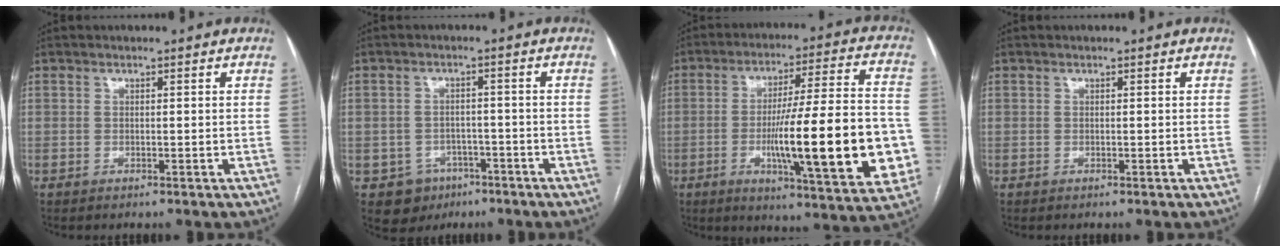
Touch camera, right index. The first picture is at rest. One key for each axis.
{"total": 5.4, "fx": -2.8, "fy": 4.5, "fz": 0.7, "tx": -0.005, "ty": 0.012, "tz": -0.034}
{"total": 22.8, "fx": -4.6, "fy": 2.7, "fz": 22.2, "tx": -0.290, "ty": 0.003, "tz": -0.060}
{"total": 0.0}